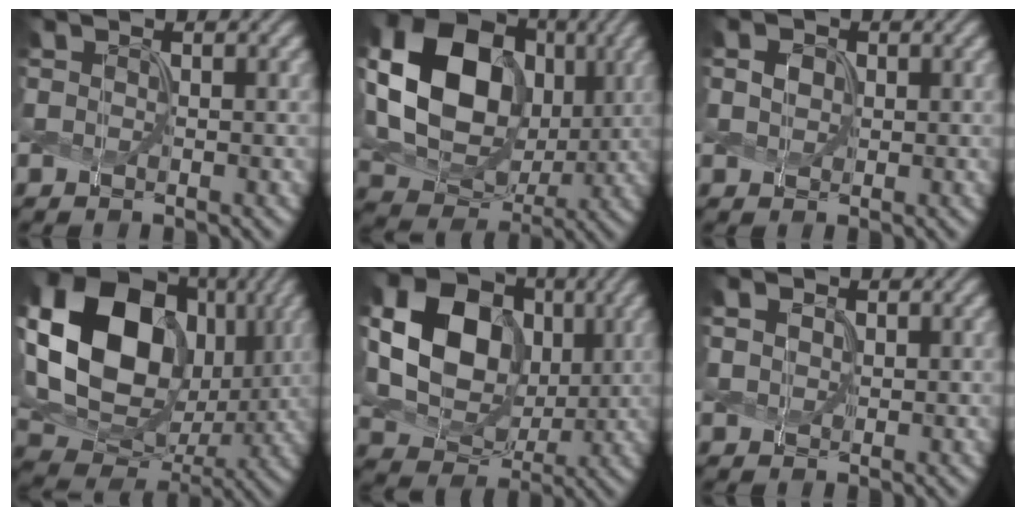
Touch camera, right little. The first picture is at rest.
{"total": 13.6, "force": [1.1, 10.5, 8.5], "torque": [-0.184, 0.001, 0.027]}
{"total": 0.7, "force": [-0.3, 0.7, 0.0], "torque": [-0.013, 0.003, 0.007]}
{"total": 19.0, "force": [2.6, 15.2, 11.1], "torque": [-0.250, 0.017, 0.064]}
{"total": 11.3, "force": [1.1, 8.8, 6.9], "torque": [-0.161, 0.007, 0.018]}
{"total": 0.5, "force": [0.0, 0.5, 0.0], "torque": [-0.015, 0.001, 0.015]}